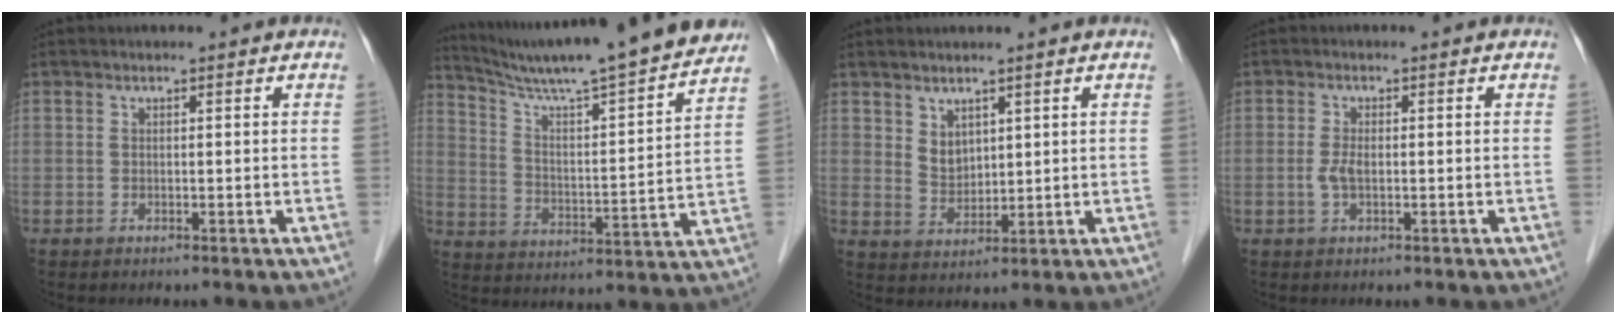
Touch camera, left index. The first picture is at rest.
{"total": 21.2, "force": [19.0, -0.6, 9.4], "torque": [-0.159, -0.023, 0.280]}
{"total": 3.5, "force": [2.0, 2.4, 1.5], "torque": [-0.035, -0.002, 0.052]}
{"total": 2.0, "force": [-0.3, 0.7, 1.9], "torque": [-0.047, -0.001, -0.006]}